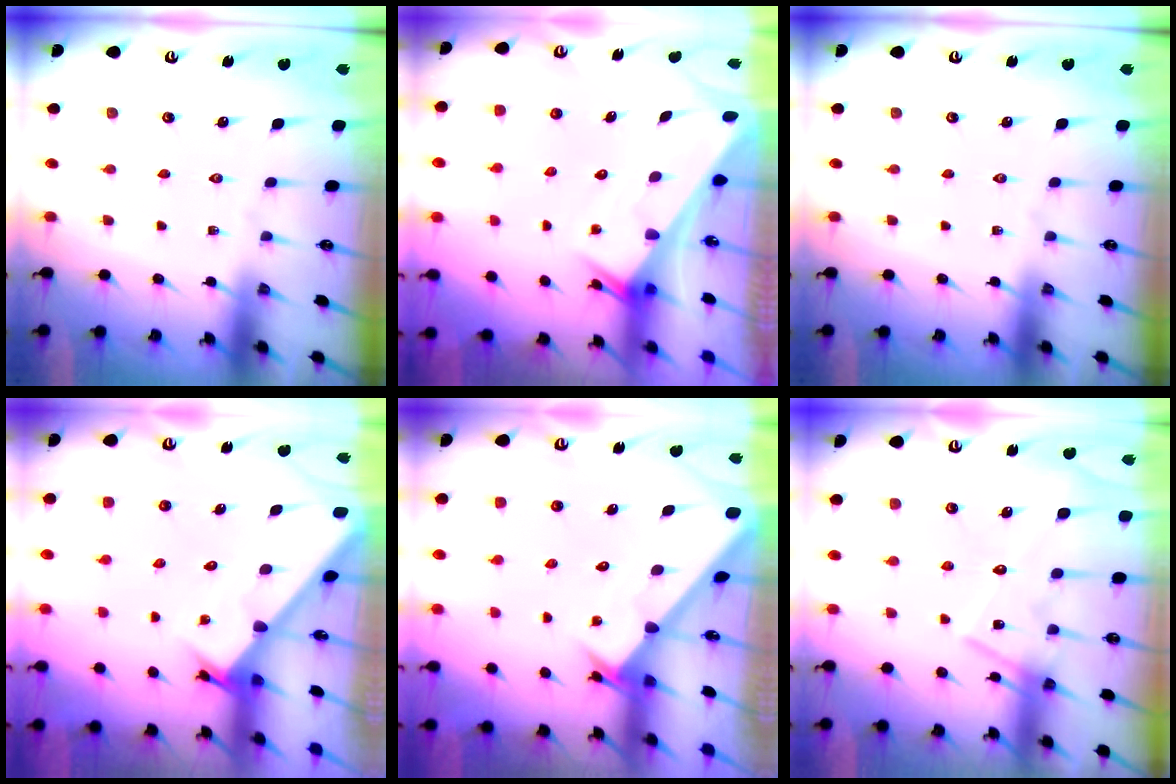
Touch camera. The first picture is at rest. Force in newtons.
{"total": 2.7, "press": 2.7, "slide": 0.1}
{"total": 0.0}
{"total": 2.6, "press": 2.6, "slide": 0.3}
{"total": 2.6, "press": 2.6, "slide": 0.2}
{"total": 14.7, "press": 14.7, "slide": 1.0}